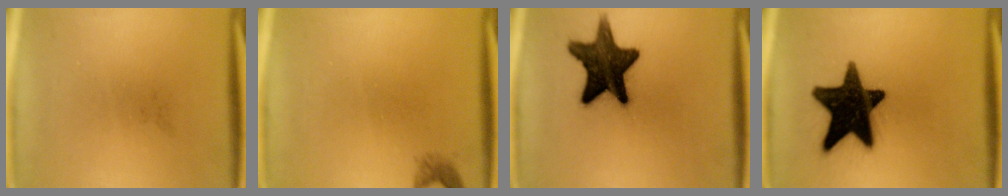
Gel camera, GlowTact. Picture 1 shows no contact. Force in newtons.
{"total": 1.2}
{"total": 15.2}
{"total": 18.3}